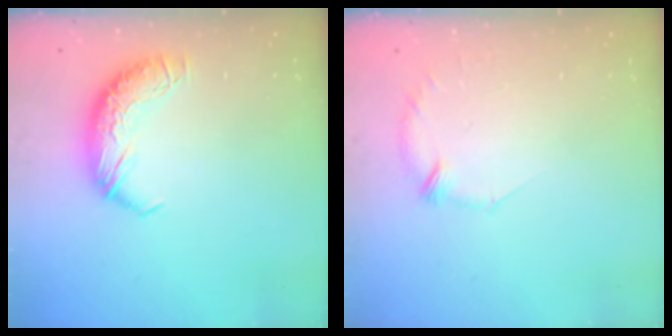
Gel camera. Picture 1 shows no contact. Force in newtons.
{"total": 7.9, "press": 7.9, "slide": 0.7}